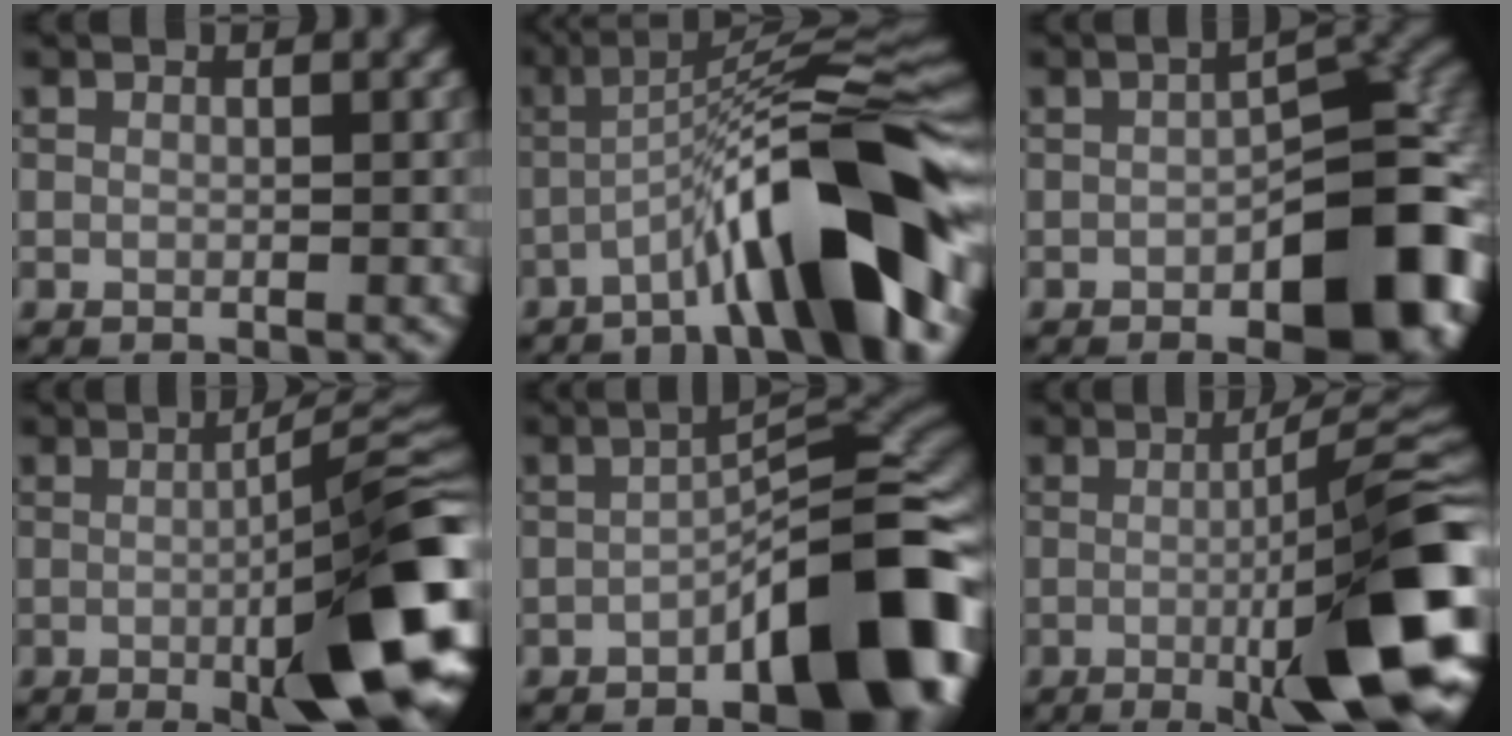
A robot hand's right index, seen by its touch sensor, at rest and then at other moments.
{"total": 12.5, "force": [-5.8, 1.8, 11.0], "torque": [-0.156, 0.030, -0.097]}
{"total": 10.9, "force": [-3.9, 4.8, 8.9], "torque": [-0.107, 0.010, -0.057]}
{"total": 14.3, "force": [-2.9, 3.5, 13.5], "torque": [-0.150, 0.008, -0.046]}
{"total": 12.3, "force": [-5.1, 4.2, 10.4], "torque": [-0.125, 0.016, -0.082]}
{"total": 13.2, "force": [-2.7, 2.2, 12.8], "torque": [-0.166, 0.008, -0.043]}